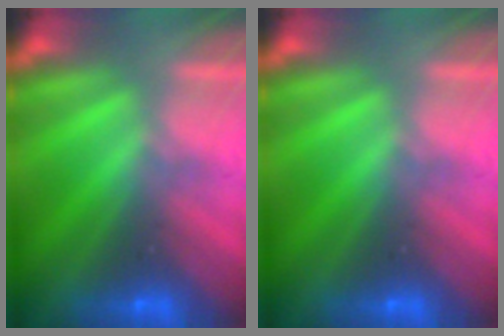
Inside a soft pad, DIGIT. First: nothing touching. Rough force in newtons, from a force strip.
{"total": 0.0}